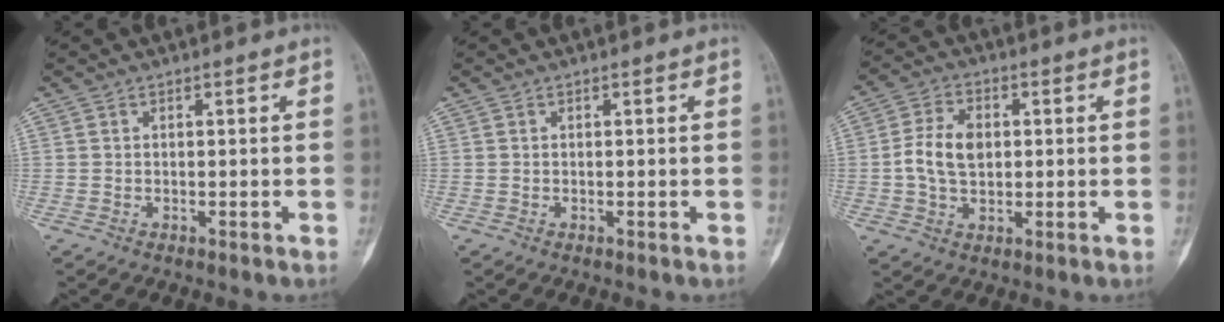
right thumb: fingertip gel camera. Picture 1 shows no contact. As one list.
[{"total": 0.0}, {"total": 8.0, "force": [0.3, 5.4, 5.9], "torque": [-0.106, 0.010, 0.004]}]